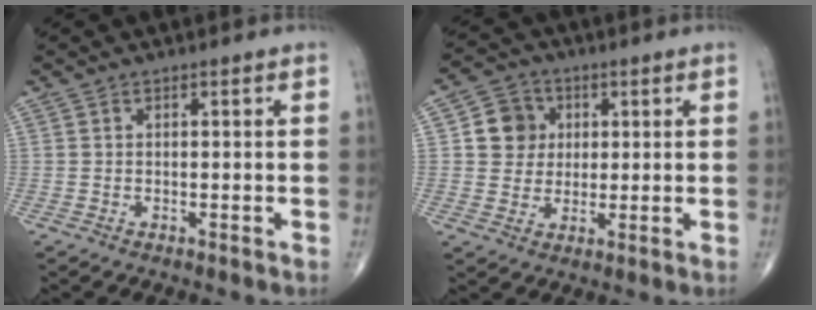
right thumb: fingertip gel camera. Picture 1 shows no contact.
{"total": 7.3, "force": [1.6, 6.6, 2.6], "torque": [-0.012, 0.000, 0.022]}